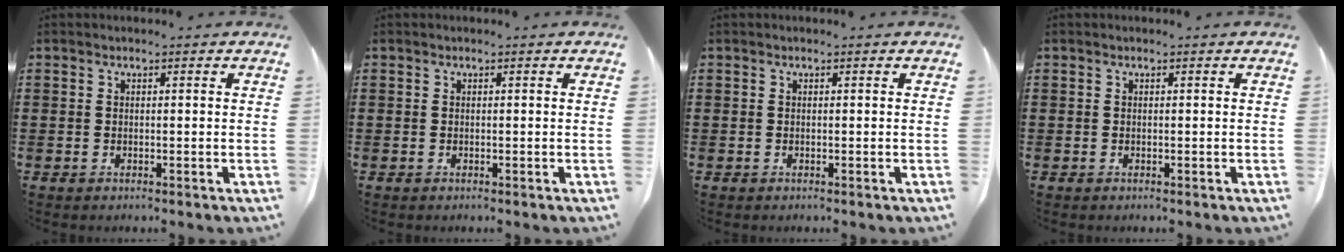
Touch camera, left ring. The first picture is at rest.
{"total": 0.0}
{"total": 0.0}
{"total": 0.0}